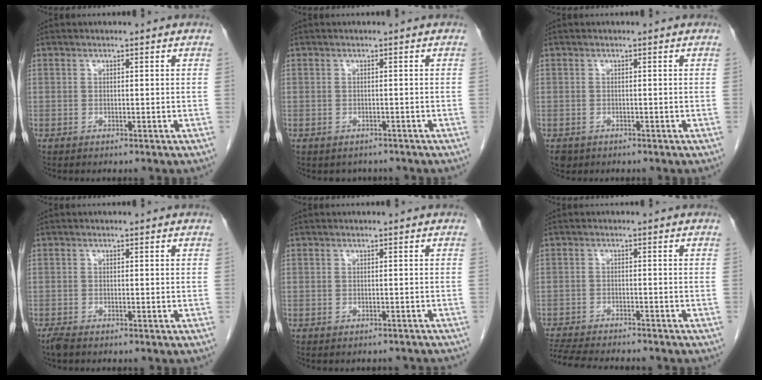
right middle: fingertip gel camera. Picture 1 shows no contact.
{"total": 2.3, "force": [-1.9, 1.3, 0.1], "torque": [-0.002, 0.003, -0.025]}
{"total": 1.8, "force": [-1.2, 1.3, 0.5], "torque": [-0.014, -0.001, -0.016]}
{"total": 1.6, "force": [-1.3, 0.3, 0.8], "torque": [-0.025, -0.006, -0.026]}
{"total": 4.9, "force": [-4.5, 1.5, 1.0], "torque": [-0.009, -0.002, -0.047]}
{"total": 12.5, "force": [-11.2, 2.0, 5.1], "torque": [-0.091, -0.015, -0.160]}